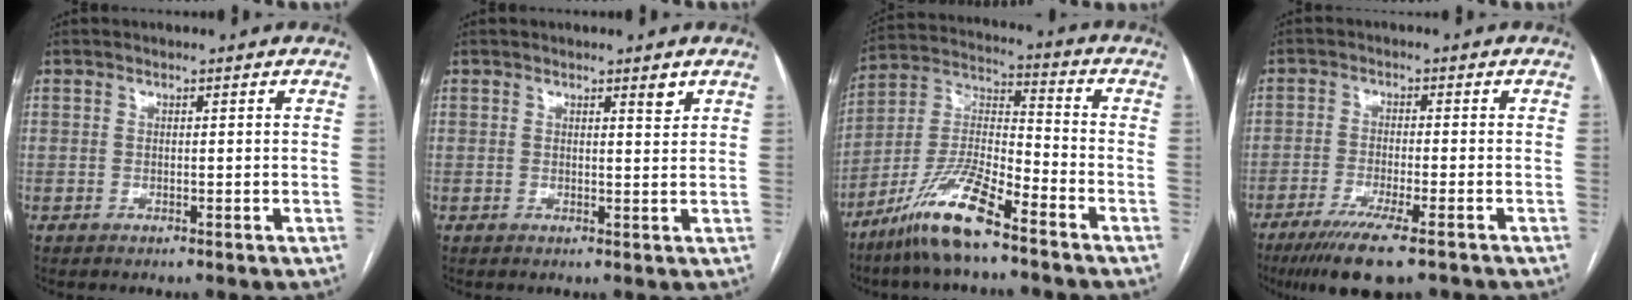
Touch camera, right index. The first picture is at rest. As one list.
[{"total": 1.5, "force": [1.1, 0.2, 1.1], "torque": [-0.017, -0.006, 0.016]}, {"total": 12.4, "force": [-8.8, 1.6, 8.6], "torque": [-0.181, -0.007, -0.170]}, {"total": 9.9, "force": [-7.1, 0.8, 6.9], "torque": [-0.110, -0.023, -0.110]}]